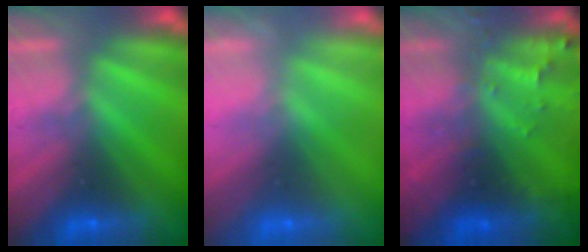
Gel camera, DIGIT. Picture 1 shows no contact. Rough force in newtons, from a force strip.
{"total": 2.4}
{"total": 8.0}